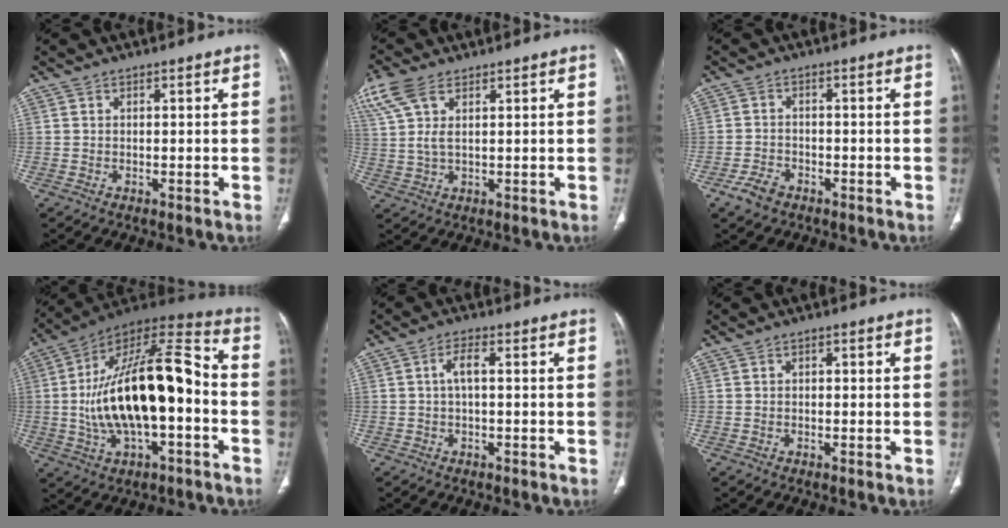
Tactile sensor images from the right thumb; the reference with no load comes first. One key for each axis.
{"total": 9.4, "fx": 5.1, "fy": 4.4, "fz": 6.6, "tx": -0.171, "ty": 0.007, "tz": 0.109}
{"total": 3.8, "fx": -2.4, "fy": 2.3, "fz": 1.7, "tx": -0.037, "ty": 0.012, "tz": -0.041}
{"total": 25.1, "fx": -2.4, "fy": 10.9, "fz": 22.5, "tx": -0.400, "ty": 0.043, "tz": -0.039}
{"total": 2.8, "fx": 0.2, "fy": 1.1, "fz": 2.6, "tx": -0.056, "ty": 0.010, "tz": 0.001}
{"total": 0.6, "fx": 0.0, "fy": 0.4, "fz": 0.4, "tx": -0.002, "ty": 0.002, "tz": -0.003}